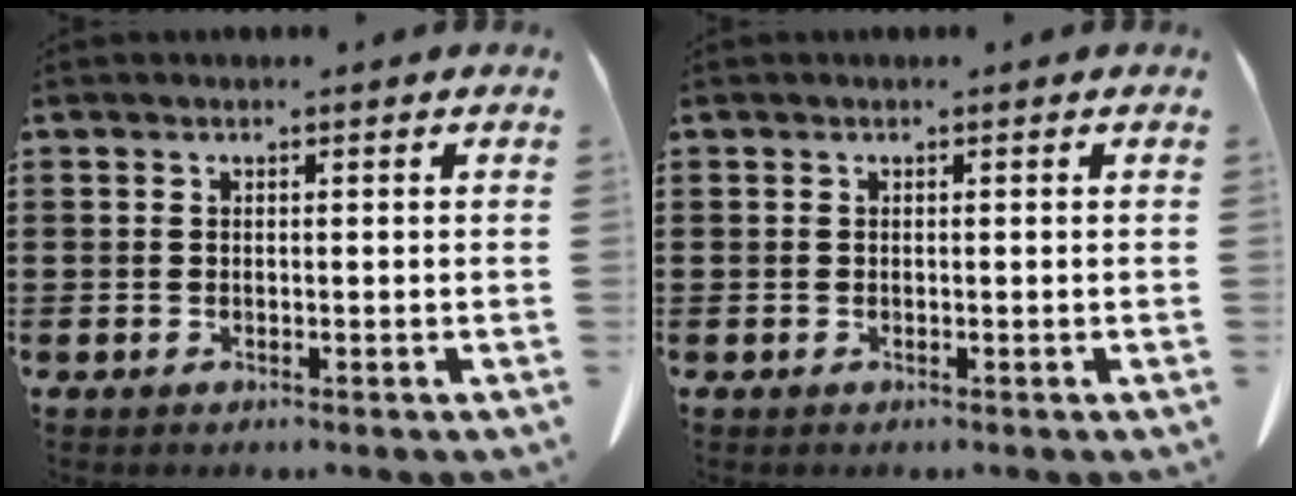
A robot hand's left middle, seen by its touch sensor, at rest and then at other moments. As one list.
[{"total": 0.0}]